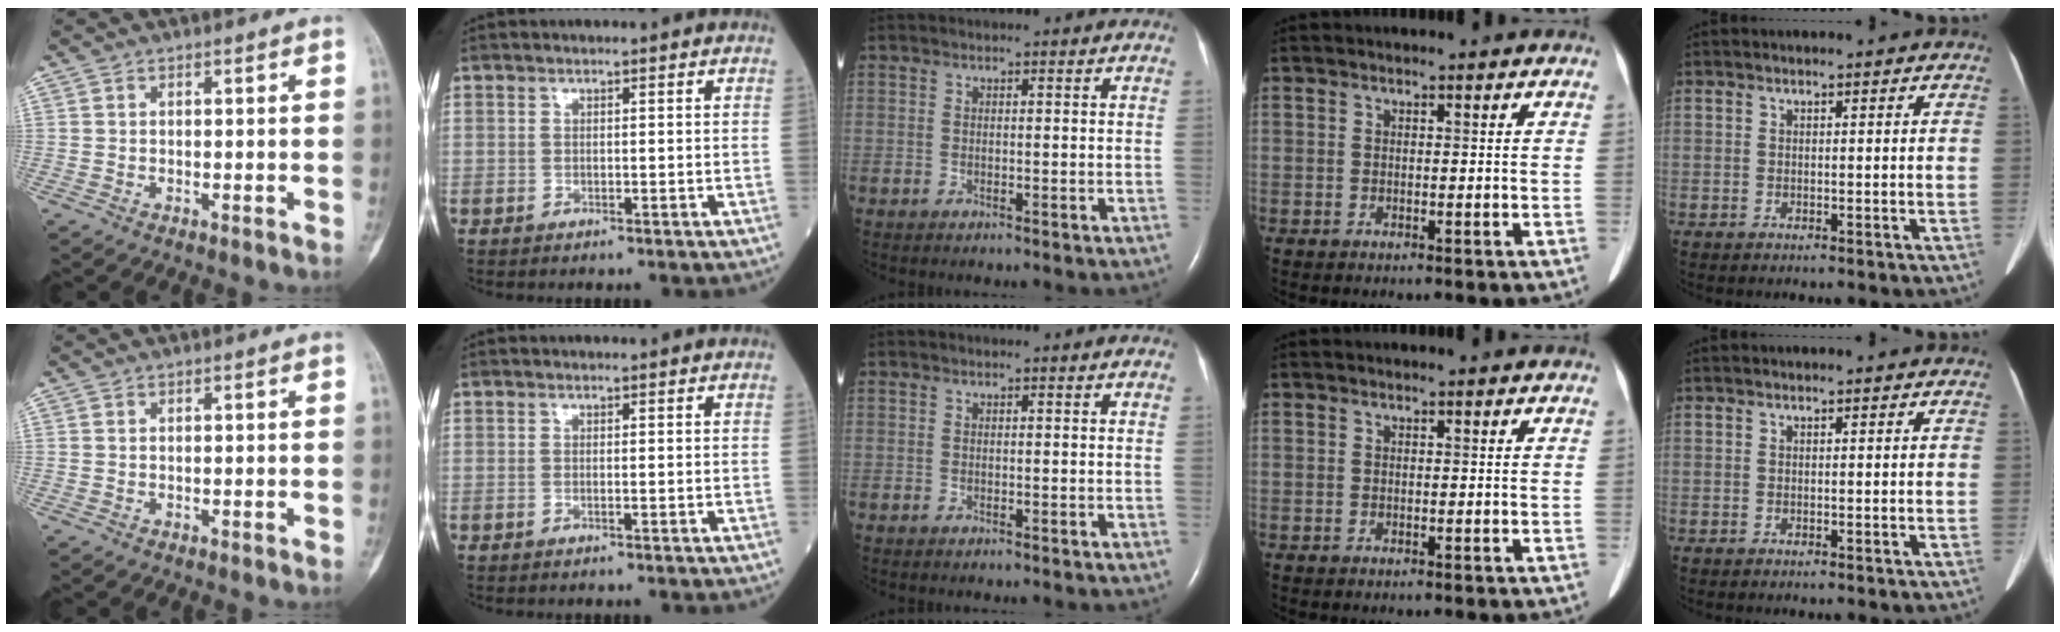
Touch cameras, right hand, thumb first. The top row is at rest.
{}